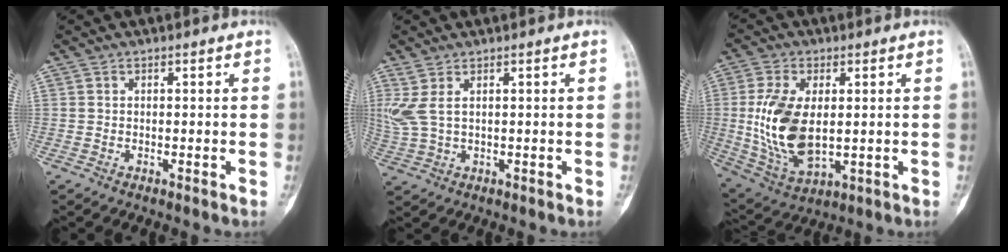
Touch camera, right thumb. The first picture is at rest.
{"total": 4.5, "force": [1.5, 1.7, 3.8], "torque": [-0.115, 0.006, 0.042]}
{"total": 14.5, "force": [0.4, 7.8, 12.3], "torque": [-0.249, -0.014, 0.020]}